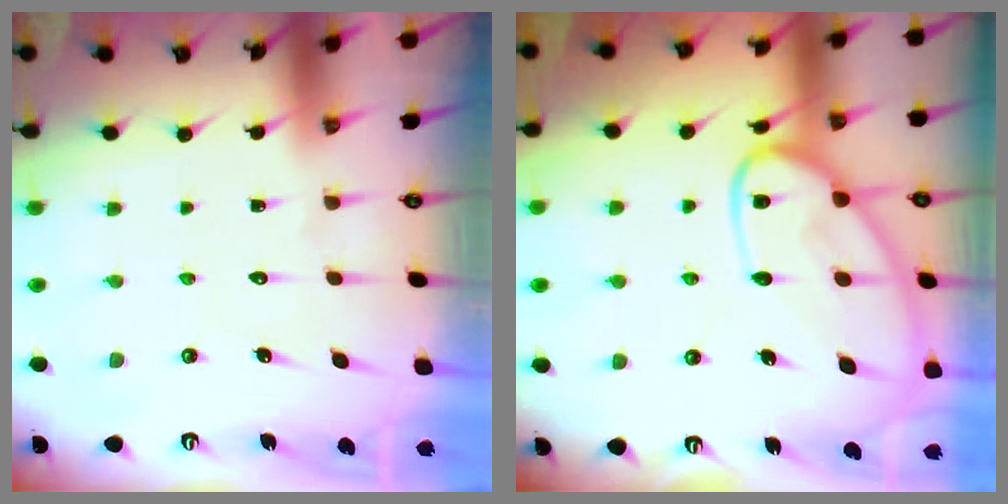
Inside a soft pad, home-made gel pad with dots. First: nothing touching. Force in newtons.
{"total": 15.7, "press": 15.7, "slide": 1.3}